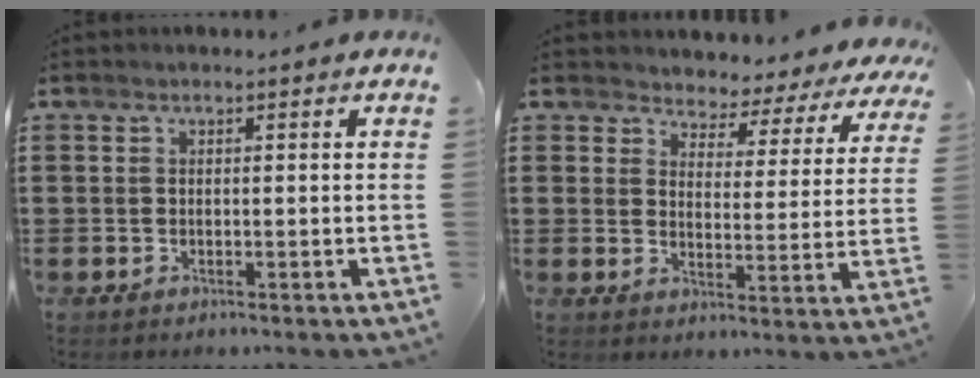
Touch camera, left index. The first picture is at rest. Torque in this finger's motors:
{"motor_torque": [2.14, 0.00, 0.24, -0.04]}